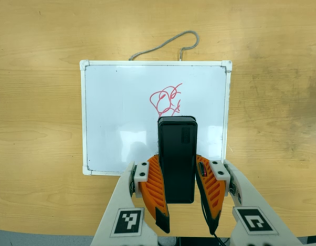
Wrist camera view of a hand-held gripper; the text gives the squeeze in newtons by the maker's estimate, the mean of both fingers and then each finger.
{"total": 8.8, "left": 6.7, "right": 10.9}